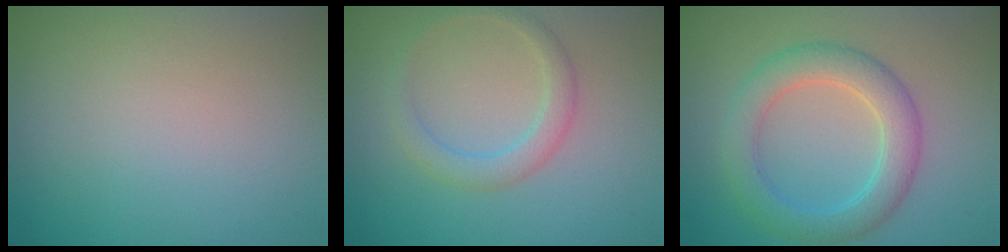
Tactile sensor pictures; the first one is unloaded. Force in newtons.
{"total": 2.3, "press": 2.3, "slide": 0.0}
{"total": 4.6, "press": 4.6, "slide": 0.2}